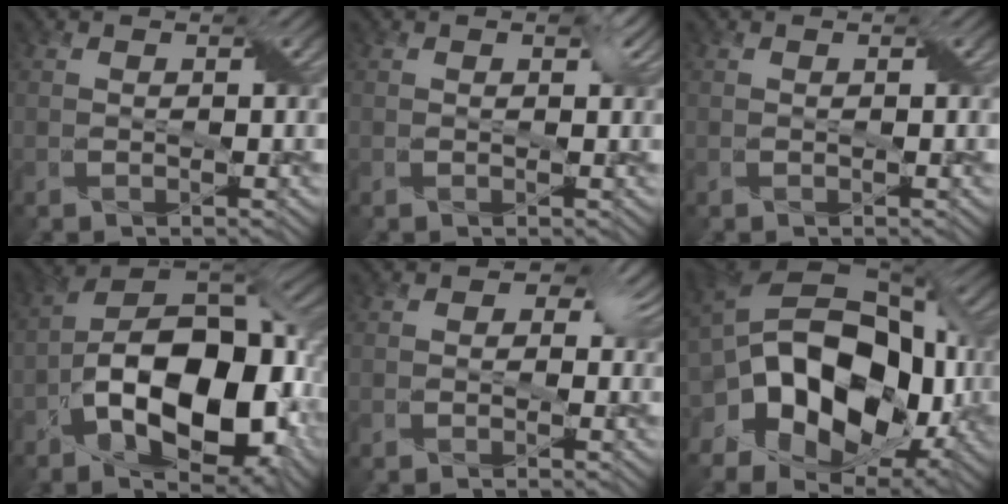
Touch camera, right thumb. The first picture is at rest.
{"total": 1.3, "force": [0.5, 0.8, 0.9], "torque": [-0.015, 0.000, 0.008]}
{"total": 0.0}
{"total": 17.0, "force": [-4.6, 8.9, 13.7], "torque": [-0.224, -0.010, -0.094]}
{"total": 4.5, "force": [1.0, 3.5, 2.6], "torque": [-0.026, 0.010, 0.000]}
{"total": 18.0, "force": [-3.2, 12.1, 13.0], "torque": [-0.238, -0.012, -0.048]}